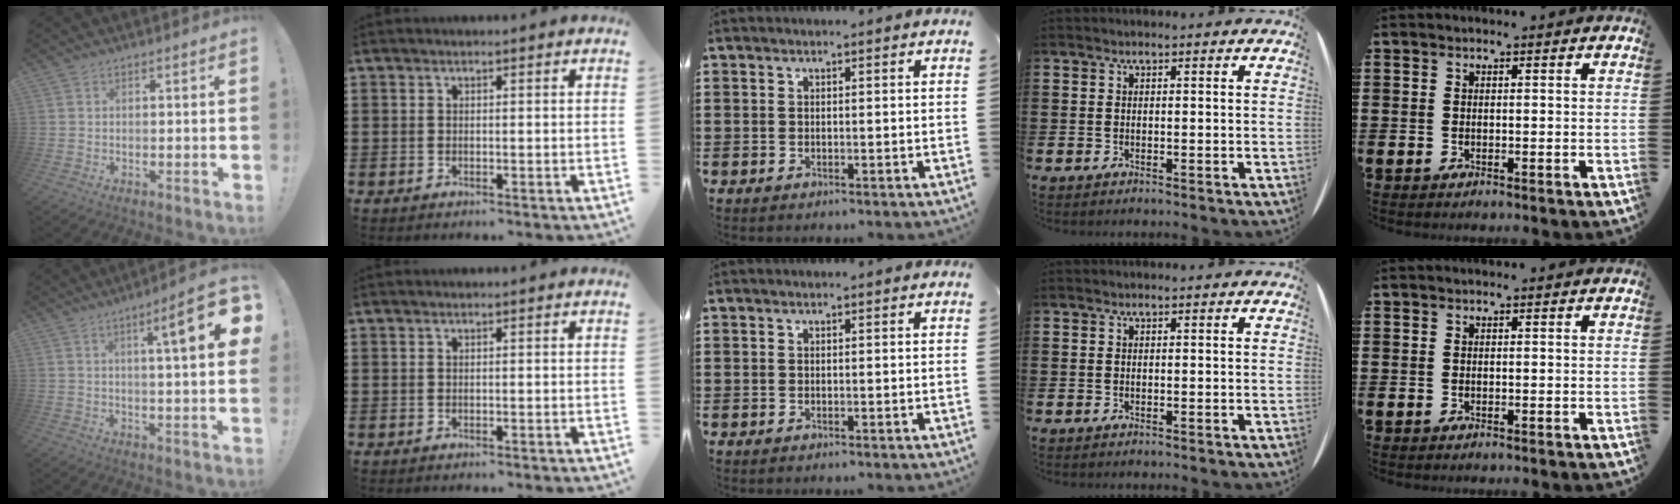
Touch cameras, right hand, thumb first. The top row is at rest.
{"thumb": {"total": 13.3, "force": [4.3, 1.3, 12.5], "torque": [-0.176, -0.021, 0.052]}}